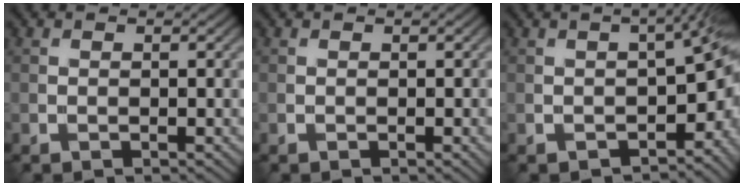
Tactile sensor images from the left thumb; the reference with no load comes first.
{"total": 0.8, "force": [-0.1, 0.1, 0.7], "torque": [-0.007, 0.001, -0.002]}
{"total": 7.6, "force": [-3.1, 2.5, 6.5], "torque": [-0.085, -0.019, -0.030]}